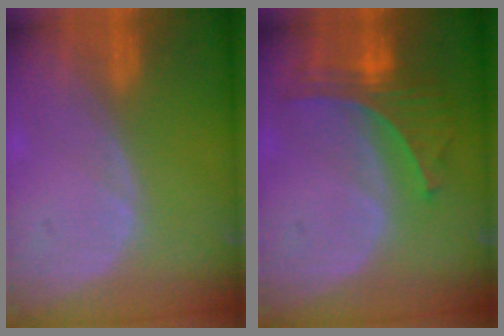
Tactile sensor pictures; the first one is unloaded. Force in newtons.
{"total": 6.9, "press": 6.3, "slide": 2.9}